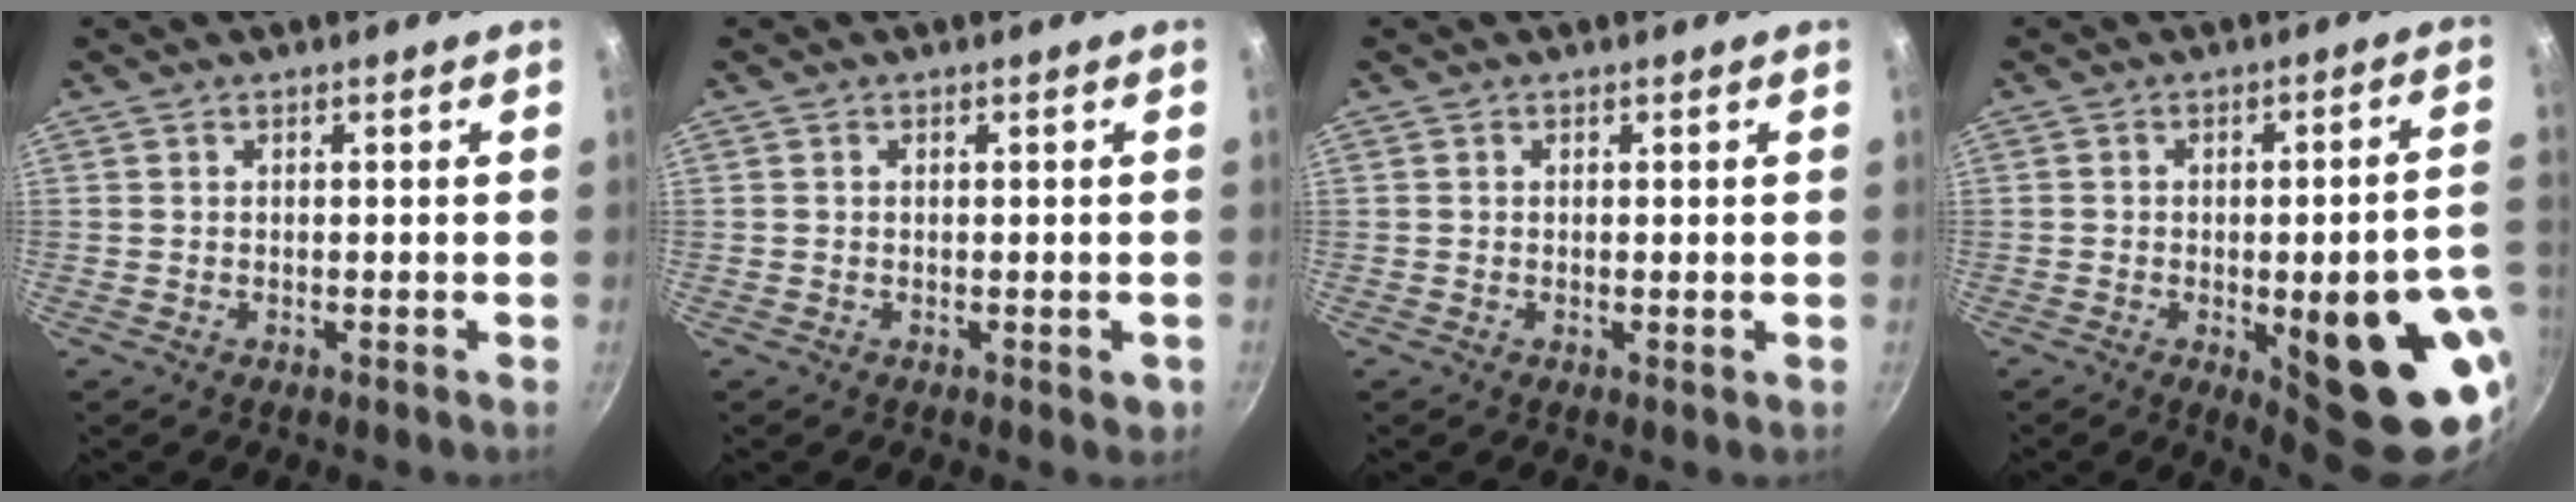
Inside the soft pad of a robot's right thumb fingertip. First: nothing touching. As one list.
[{"total": 2.2, "force": [-0.4, 1.0, 1.9], "torque": [-0.016, -0.003, -0.005]}, {"total": 0.5, "force": [-0.1, 0.0, 0.5], "torque": [-0.008, -0.003, -0.002]}, {"total": 21.3, "force": [-6.5, 6.8, 19.1], "torque": [-0.187, 0.011, -0.072]}]